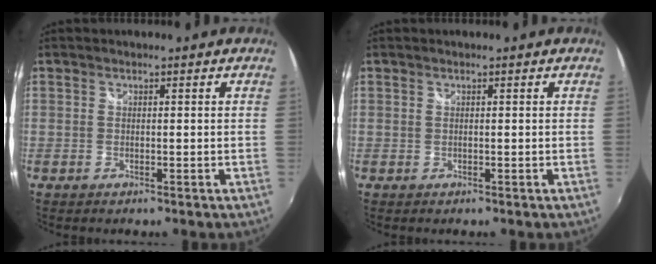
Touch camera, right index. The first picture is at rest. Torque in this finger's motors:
{"motor_torque": [0.28, 0.02, 0.00, 0.01]}